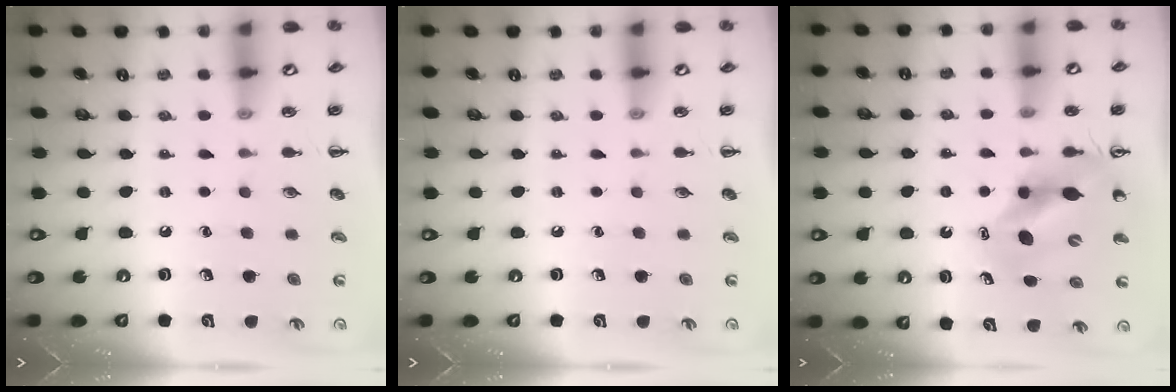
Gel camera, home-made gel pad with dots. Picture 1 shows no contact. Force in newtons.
{"total": 0.0}
{"total": 10.7, "press": 10.2, "slide": 3.1}